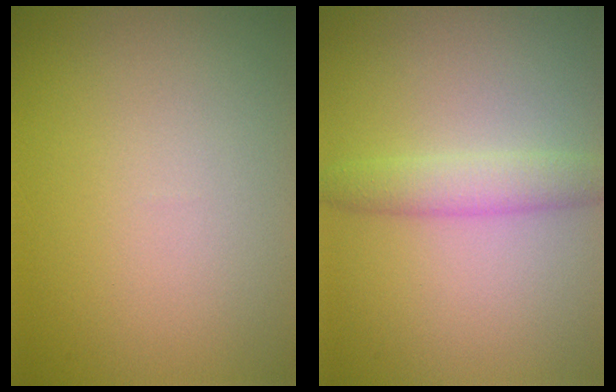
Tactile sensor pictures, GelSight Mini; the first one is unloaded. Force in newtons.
{"total": 2.6, "press": 2.6, "slide": 0.1}